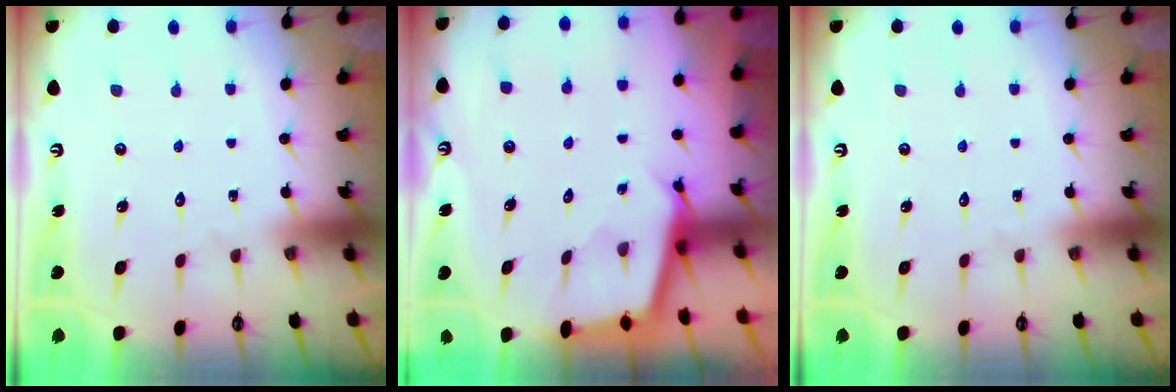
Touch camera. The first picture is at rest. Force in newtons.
{"total": 2.7, "press": 2.7, "slide": 0.2}
{"total": 0.0}